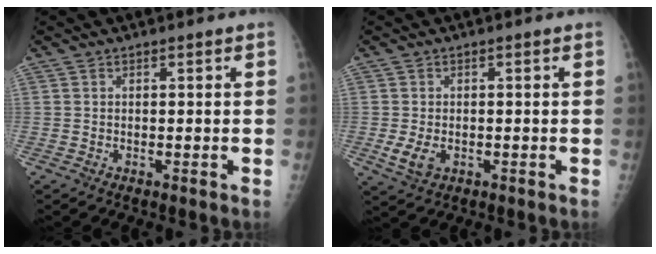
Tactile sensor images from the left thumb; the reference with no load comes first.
{"total": 3.9, "force": [-1.0, 2.6, 2.8], "torque": [-0.057, -0.006, -0.012]}